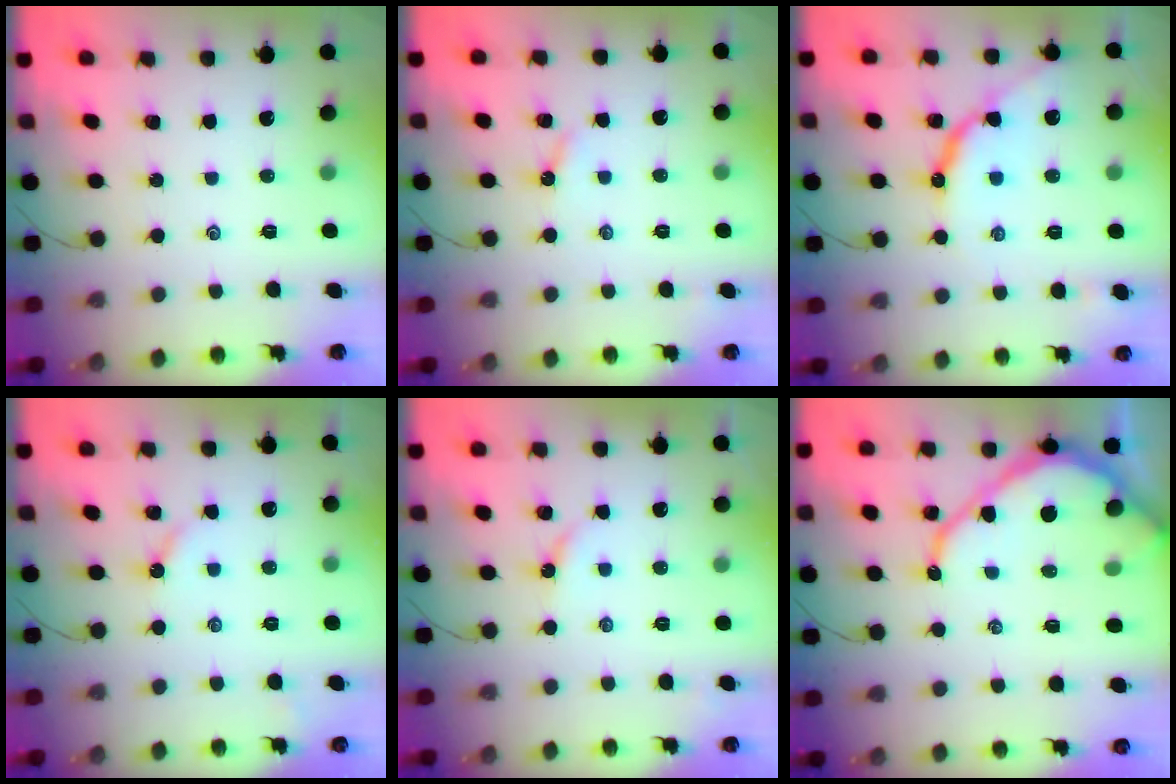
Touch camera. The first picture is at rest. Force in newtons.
{"total": 3.9, "press": 3.9, "slide": 0.3}
{"total": 10.0, "press": 10.0, "slide": 1.1}
{"total": 2.8, "press": 2.8, "slide": 0.2}
{"total": 2.9, "press": 2.9, "slide": 0.3}
{"total": 11.6, "press": 11.6, "slide": 0.8}